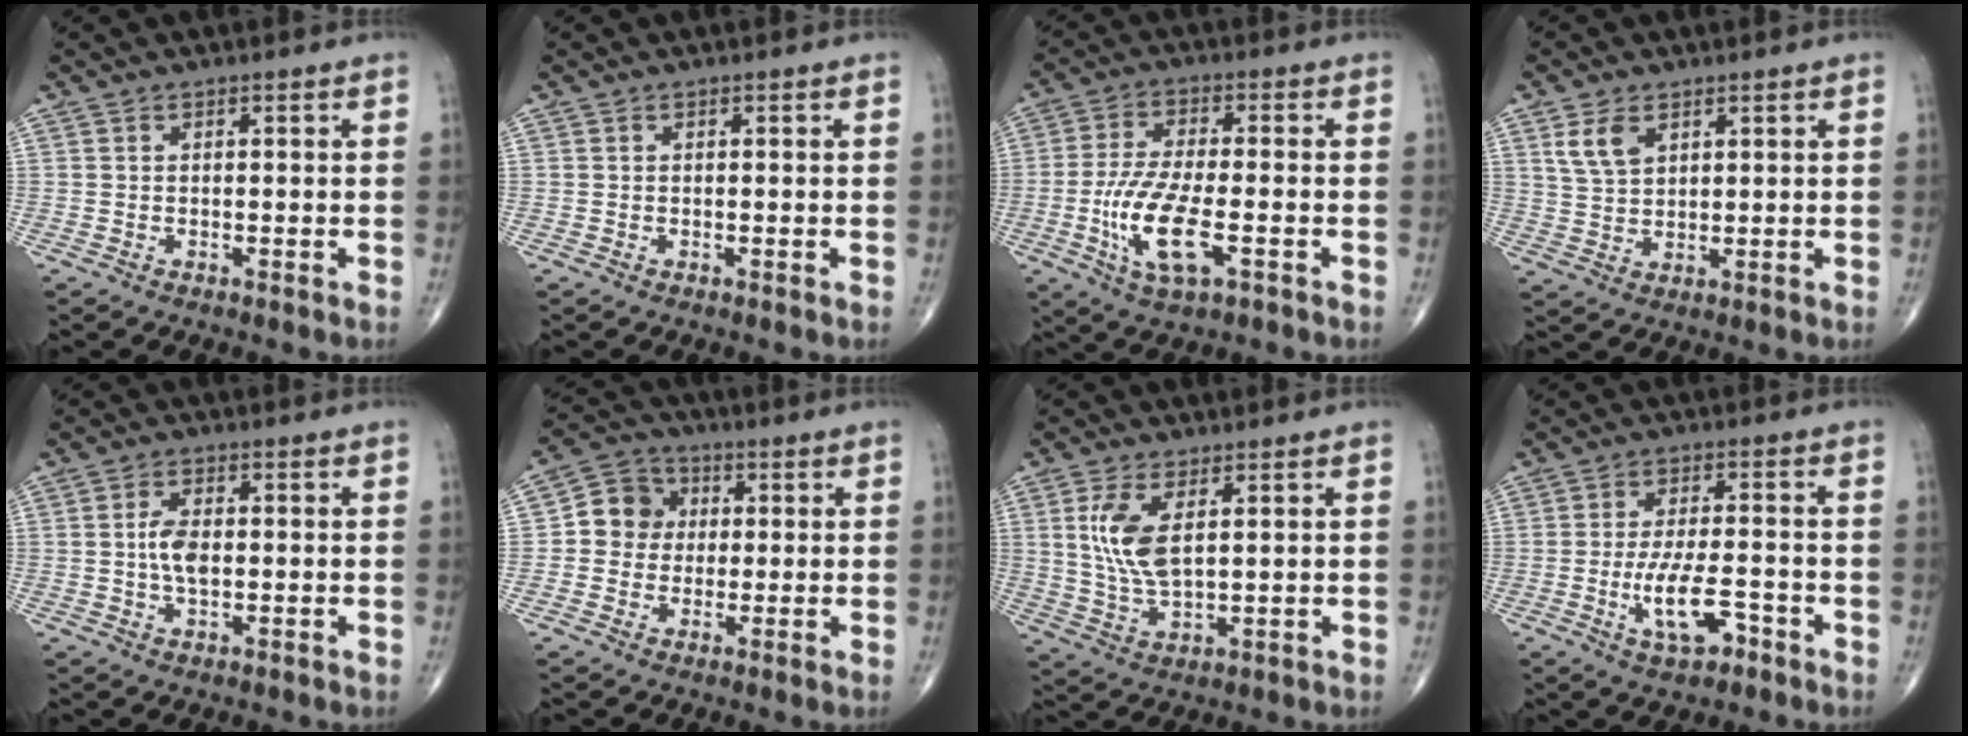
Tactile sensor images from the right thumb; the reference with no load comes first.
{"total": 0.0}
{"total": 11.7, "force": [-3.4, 4.1, 10.4], "torque": [-0.216, 0.005, -0.061]}
{"total": 5.5, "force": [2.7, 3.3, 3.5], "torque": [-0.059, -0.010, 0.058]}
{"total": 4.8, "force": [-0.1, 2.5, 4.0], "torque": [-0.078, 0.003, -0.005]}
{"total": 7.6, "force": [0.5, 7.0, 3.0], "torque": [-0.023, 0.015, -0.005]}
{"total": 8.6, "force": [2.4, 3.9, 7.3], "torque": [-0.152, -0.013, 0.054]}
{"total": 8.2, "force": [-3.2, 3.0, 6.9], "torque": [-0.125, 0.011, -0.054]}